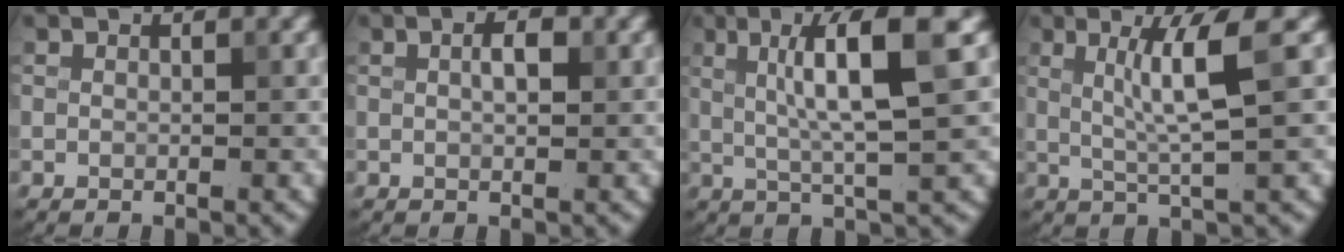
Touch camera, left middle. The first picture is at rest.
{"total": 1.7, "force": [0.4, 0.7, 1.5], "torque": [-0.027, 0.004, 0.005]}
{"total": 7.2, "force": [1.8, 1.0, 6.9], "torque": [-0.111, 0.010, 0.030]}
{"total": 4.7, "force": [1.3, 0.3, 4.5], "torque": [-0.082, -0.001, 0.028]}